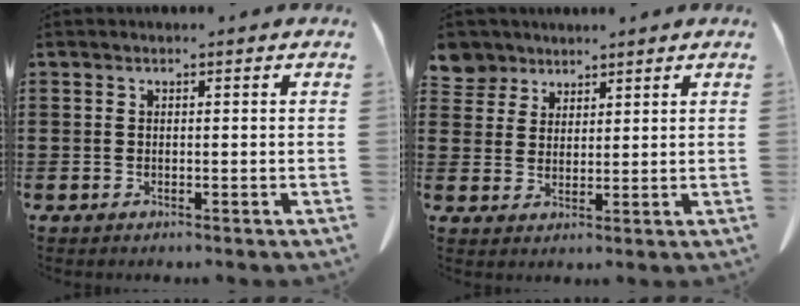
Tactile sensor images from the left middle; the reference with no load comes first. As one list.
[{"total": 4.6, "force": [3.8, 2.6, 0.5], "torque": [-0.031, -0.004, 0.074]}]